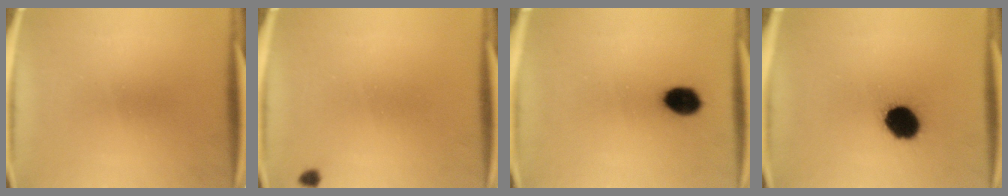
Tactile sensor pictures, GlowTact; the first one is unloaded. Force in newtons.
{"total": 1.0}
{"total": 6.5}
{"total": 10.7}